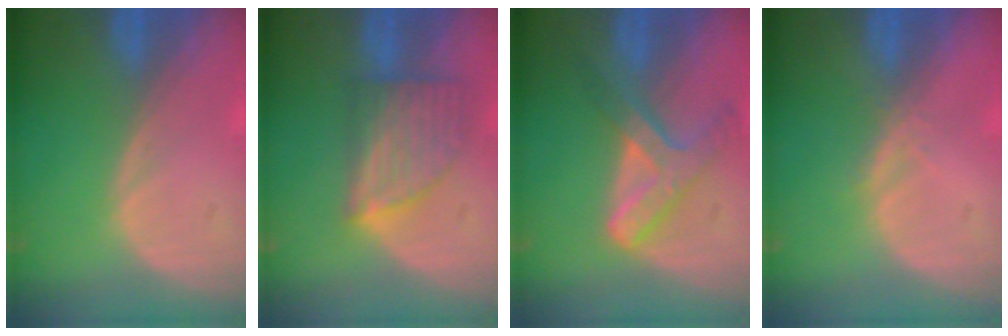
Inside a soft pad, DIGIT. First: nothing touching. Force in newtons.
{"total": 7.1, "press": 6.6, "slide": 2.6}
{"total": 7.3, "press": 6.2, "slide": 3.9}
{"total": 1.5, "press": 1.3, "slide": 0.8}